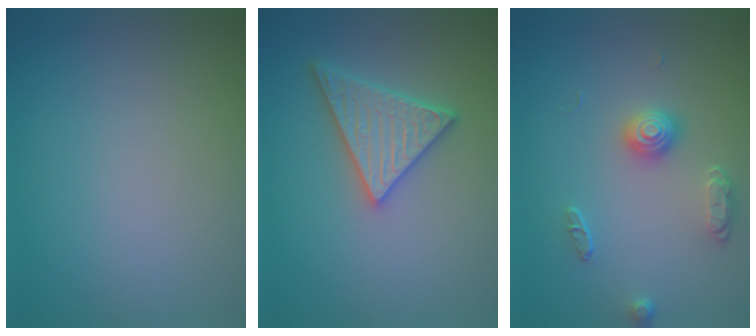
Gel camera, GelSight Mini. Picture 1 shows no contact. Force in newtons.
{"total": 4.1, "press": 3.8, "slide": 1.6}
{"total": 2.3, "press": 1.8, "slide": 1.4}